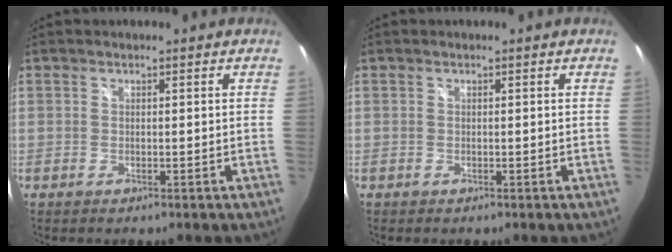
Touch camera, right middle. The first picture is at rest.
{"total": 0.0}